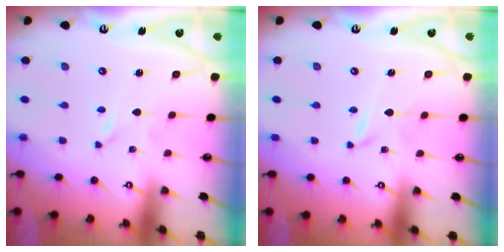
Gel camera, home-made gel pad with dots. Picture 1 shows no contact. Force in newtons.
{"total": 2.1, "press": 2.1, "slide": 0.4}